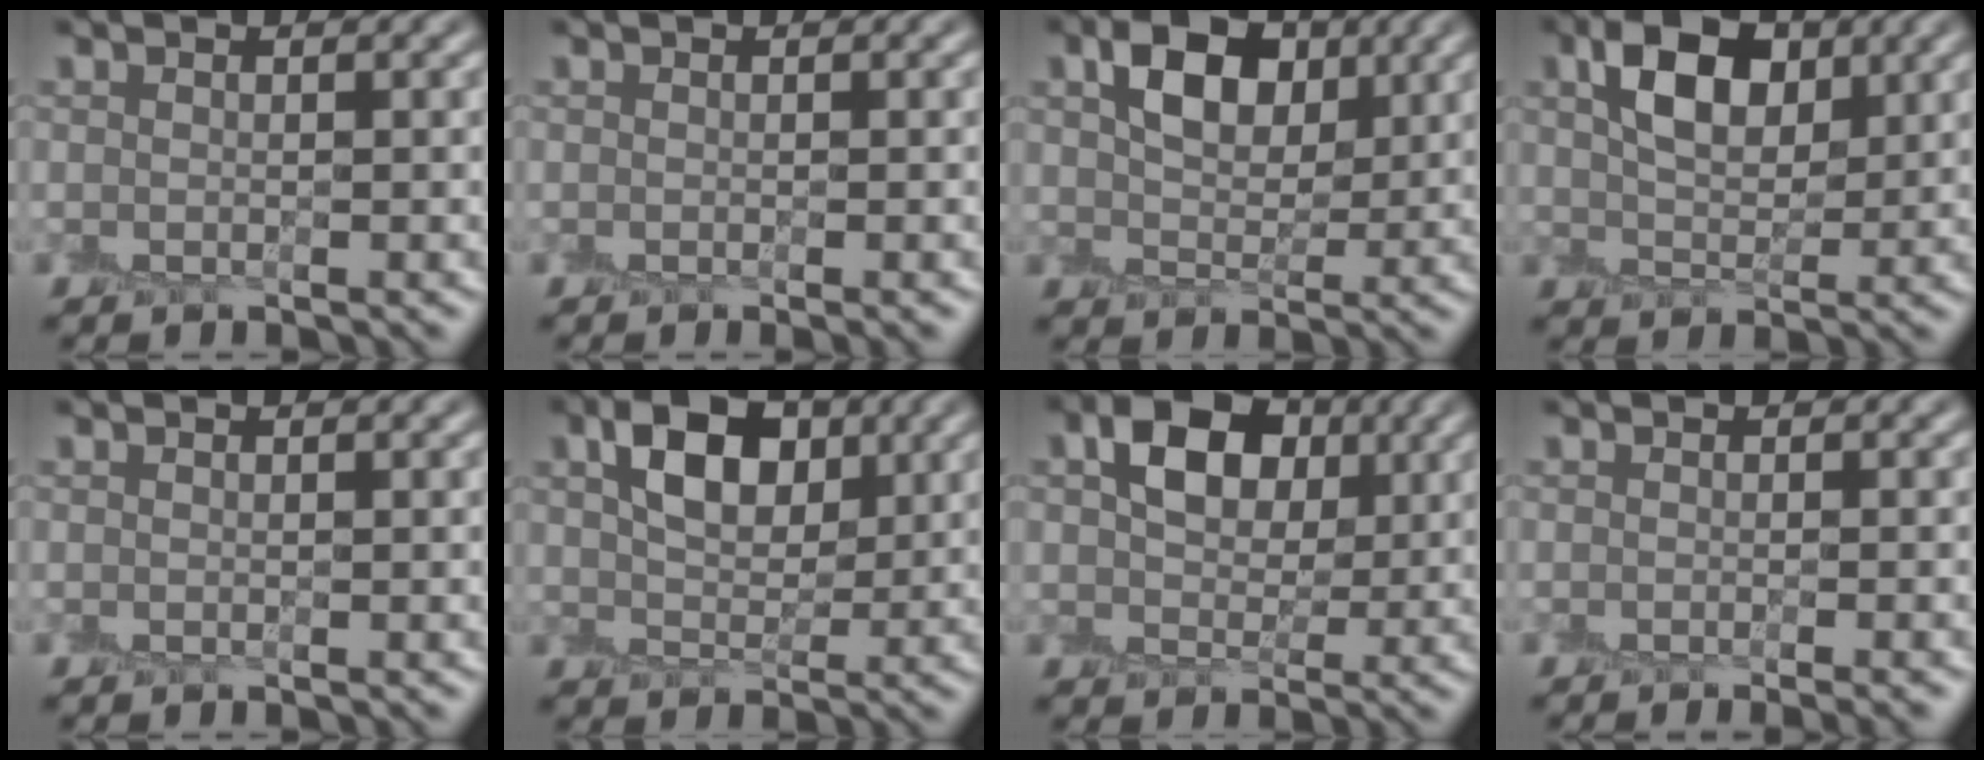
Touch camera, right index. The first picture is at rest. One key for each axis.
{"total": 0.0}
{"total": 5.0, "fx": 2.3, "fy": 3.2, "fz": 3.1, "tx": -0.059, "ty": 0.005, "tz": 0.032}
{"total": 4.8, "fx": 2.3, "fy": 2.7, "fz": 3.2, "tx": -0.060, "ty": 0.010, "tz": 0.038}
{"total": 0.0}
{"total": 4.8, "fx": 2.1, "fy": 2.9, "fz": 3.2, "tx": -0.059, "ty": 0.009, "tz": 0.032}
{"total": 5.6, "fx": 2.1, "fy": 4.0, "fz": 3.4, "tx": -0.065, "ty": 0.005, "tz": 0.025}
{"total": 1.2, "fx": -0.9, "fy": -0.3, "fz": 0.8, "tx": -0.008, "ty": -0.011, "tz": -0.014}